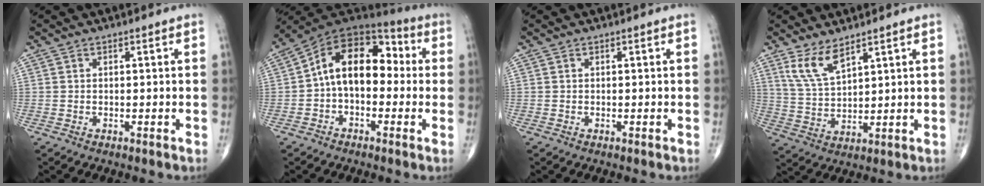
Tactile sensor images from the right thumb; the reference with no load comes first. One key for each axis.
{"total": 14.8, "fx": 0.1, "fy": 9.4, "fz": 11.4, "tx": -0.149, "ty": 0.051, "tz": -0.014}
{"total": 0.0}
{"total": 6.6, "fx": 4.6, "fy": 2.3, "fz": 4.2, "tx": -0.080, "ty": -0.029, "tz": 0.098}